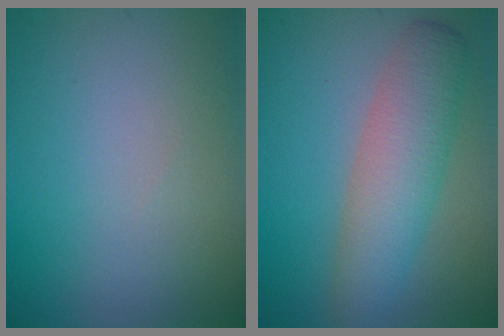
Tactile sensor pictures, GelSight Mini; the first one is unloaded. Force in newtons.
{"total": 5.5, "press": 5.5, "slide": 0.1}